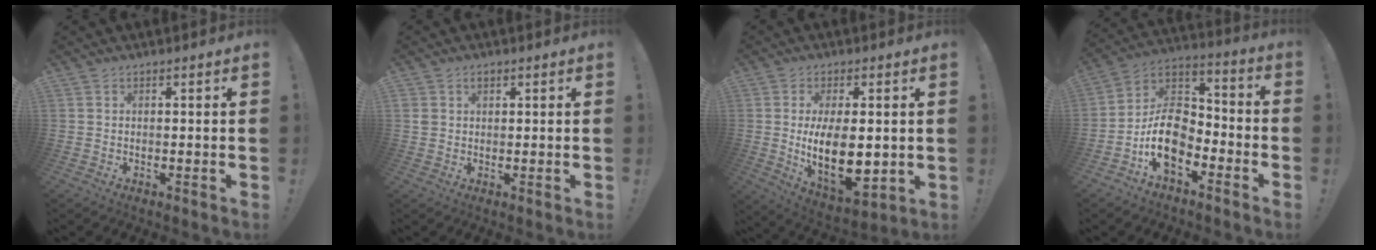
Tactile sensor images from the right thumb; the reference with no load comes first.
{"total": 2.1, "force": [0.9, 1.6, 1.1], "torque": [-0.016, 0.000, 0.016]}
{"total": 16.3, "force": [0.1, 7.5, 14.4], "torque": [-0.250, -0.018, 0.012]}
{"total": 14.1, "force": [-6.2, 9.4, 8.6], "torque": [-0.156, 0.031, -0.105]}